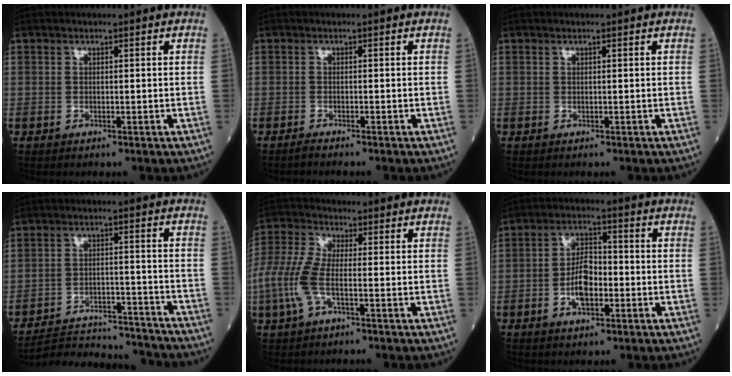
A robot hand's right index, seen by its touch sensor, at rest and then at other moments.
{"total": 1.2, "force": [-1.1, -0.2, 0.4], "torque": [-0.014, -0.003, -0.018]}
{"total": 0.0}
{"total": 16.0, "force": [-15.6, 1.4, 3.4], "torque": [-0.055, 0.000, -0.219]}
{"total": 7.1, "force": [-2.0, 1.9, 6.6], "torque": [-0.175, 0.003, -0.049]}
{"total": 6.1, "force": [-1.8, 2.9, 5.1], "torque": [-0.101, 0.011, -0.033]}